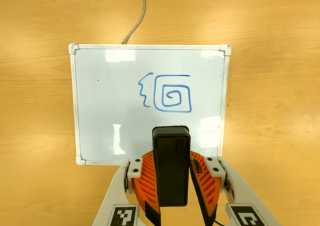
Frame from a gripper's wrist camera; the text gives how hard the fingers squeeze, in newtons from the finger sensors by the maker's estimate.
{"total": 6.8, "left": 6.2, "right": 7.5}